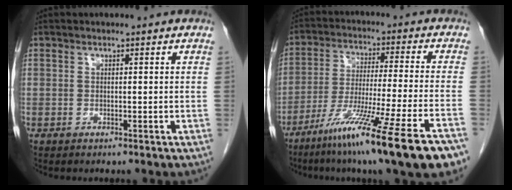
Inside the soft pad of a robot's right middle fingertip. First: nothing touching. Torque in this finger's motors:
{"motor_torque": [1.48, -0.66, 0.96, 0.21]}